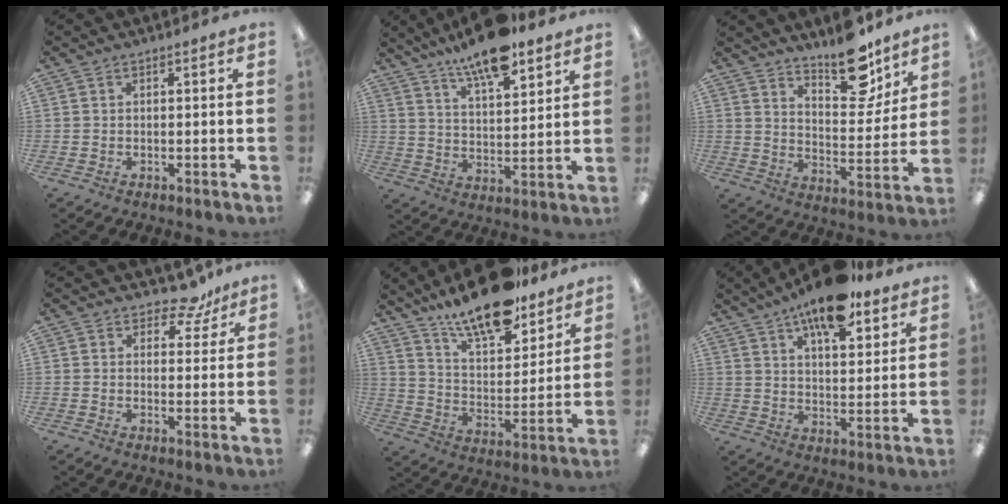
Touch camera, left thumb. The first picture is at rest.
{"total": 13.1, "force": [10.0, 4.1, 7.3], "torque": [-0.118, -0.055, 0.173]}
{"total": 15.0, "force": [11.6, 6.2, 7.1], "torque": [-0.087, -0.082, 0.203]}
{"total": 6.5, "force": [5.2, 3.3, 2.4], "torque": [-0.022, -0.029, 0.089]}
{"total": 17.3, "force": [14.3, 5.4, 8.1], "torque": [-0.145, -0.094, 0.249]}
{"total": 14.2, "force": [9.8, 5.4, 8.7], "torque": [-0.125, -0.047, 0.163]}